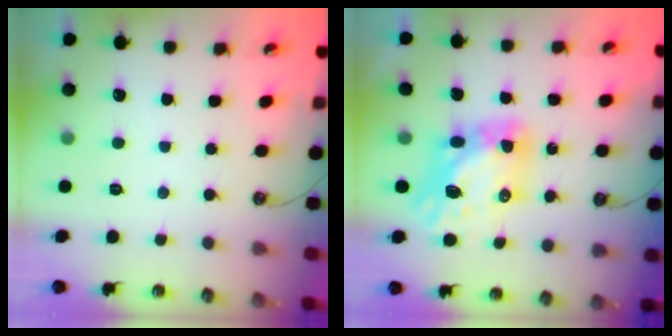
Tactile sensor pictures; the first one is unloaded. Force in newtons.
{"total": 10.1, "press": 10.1, "slide": 1.1}